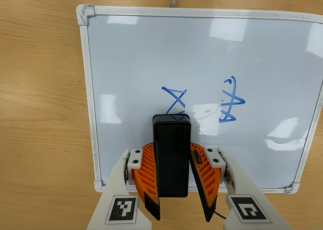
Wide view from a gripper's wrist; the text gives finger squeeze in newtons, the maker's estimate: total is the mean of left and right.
{"total": 8.1, "left": 7.6, "right": 8.6}